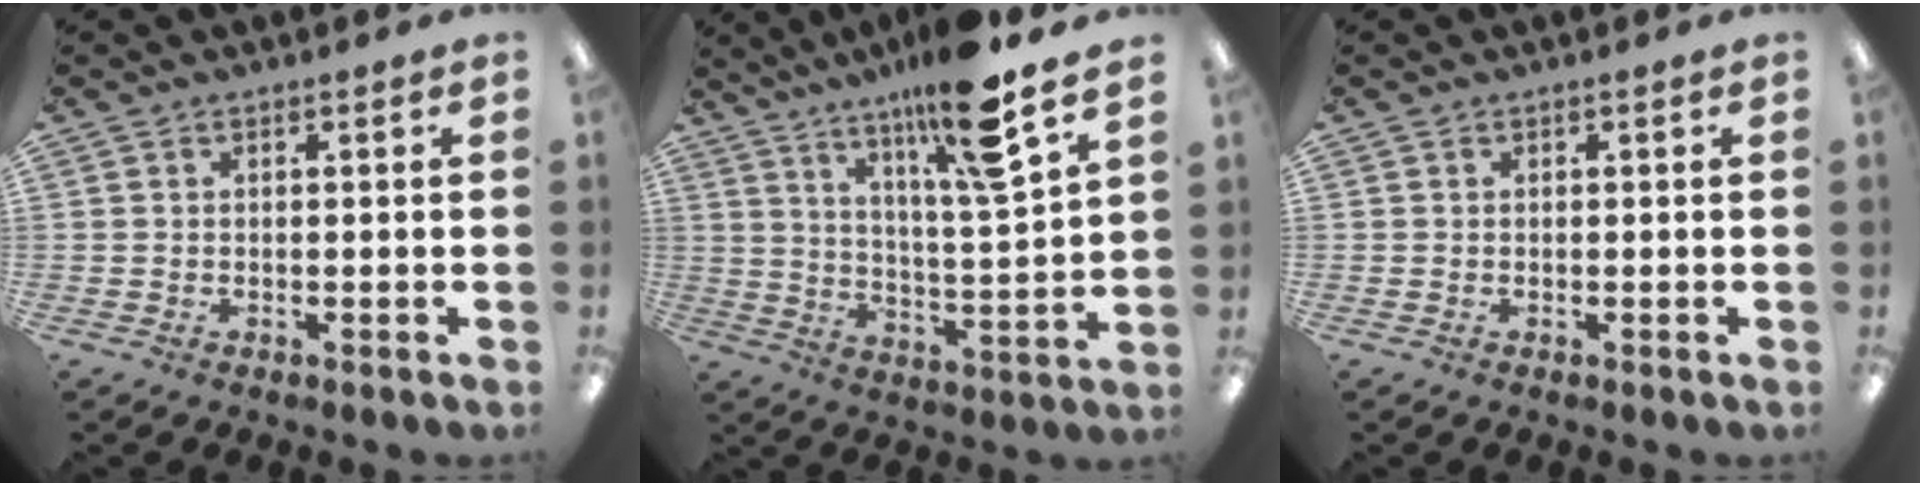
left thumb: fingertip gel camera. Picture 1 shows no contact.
{"total": 15.8, "force": [11.6, 1.0, 10.7], "torque": [-0.190, -0.059, 0.178]}
{"total": 0.0}